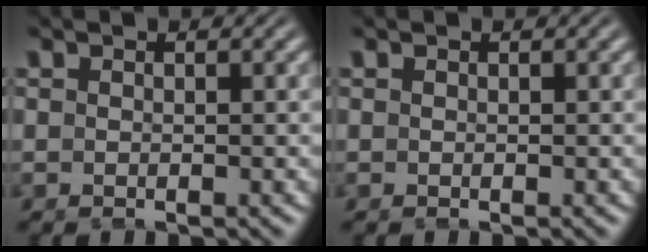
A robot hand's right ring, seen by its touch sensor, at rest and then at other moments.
{"total": 0.0}